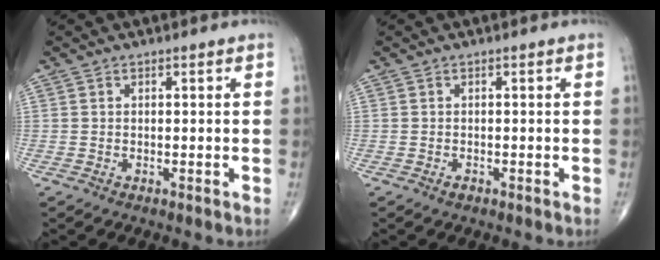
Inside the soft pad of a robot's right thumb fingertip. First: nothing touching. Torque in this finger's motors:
{"motor_torque": [-0.27, 0.08, -0.08, 0.00, 0.02]}